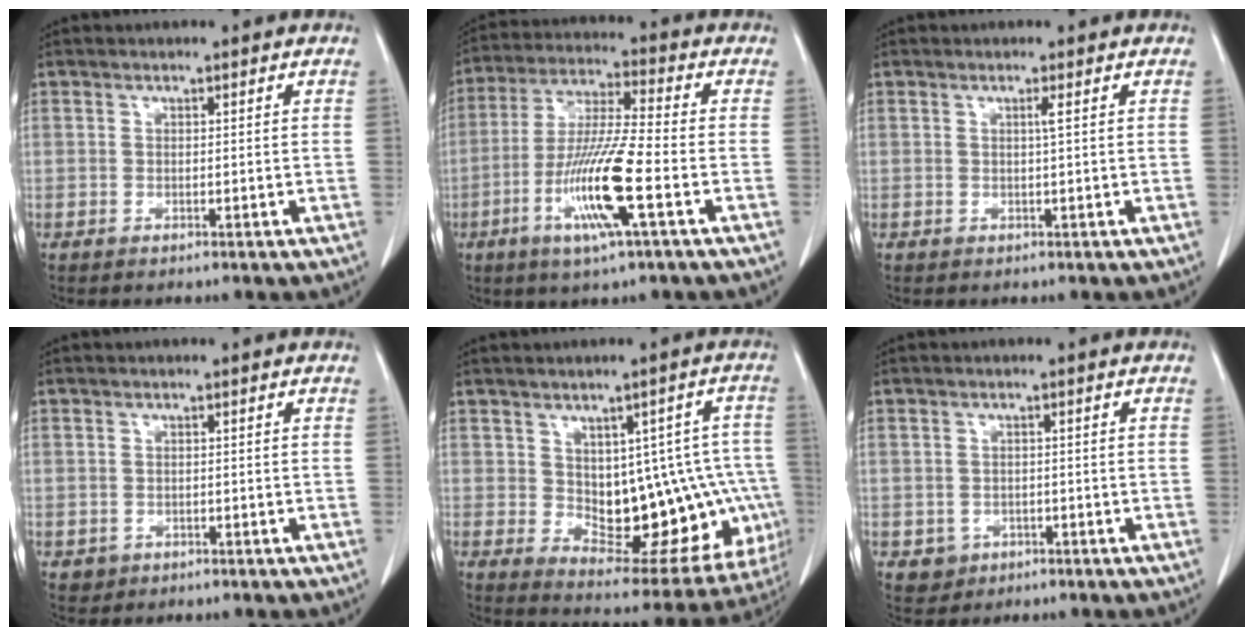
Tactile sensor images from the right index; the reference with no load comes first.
{"total": 13.0, "force": [-4.6, 0.2, 12.2], "torque": [-0.244, -0.015, -0.090]}
{"total": 0.8, "force": [0.2, -0.3, 0.7], "torque": [-0.015, -0.002, 0.006]}
{"total": 1.5, "force": [-0.5, 1.4, 0.0], "torque": [-0.001, 0.005, -0.001]}
{"total": 18.0, "force": [-1.2, 9.0, 15.5], "torque": [-0.150, 0.024, 0.014]}
{"total": 2.8, "force": [-0.9, 2.6, 0.4], "torque": [0.000, 0.008, -0.004]}